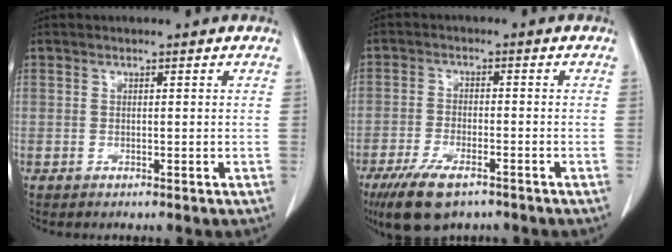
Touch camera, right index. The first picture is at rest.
{"total": 8.7, "force": [-5.9, 2.8, 5.7], "torque": [-0.108, -0.016, -0.101]}